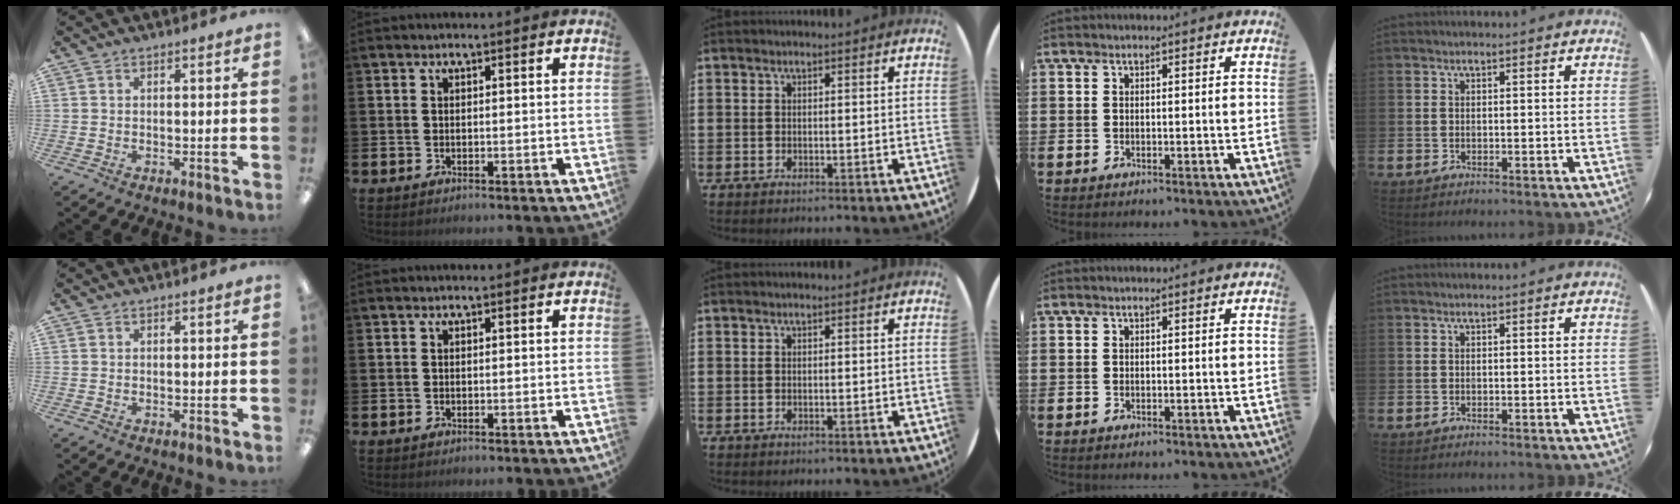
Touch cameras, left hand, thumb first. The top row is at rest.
{}